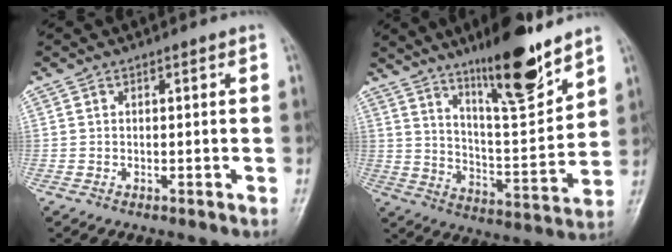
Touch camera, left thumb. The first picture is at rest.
{"total": 16.4, "force": [11.7, 3.3, 10.9], "torque": [-0.150, -0.082, 0.200]}